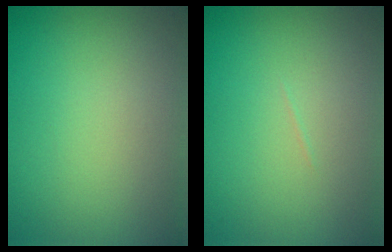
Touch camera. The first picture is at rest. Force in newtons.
{"total": 0.0}